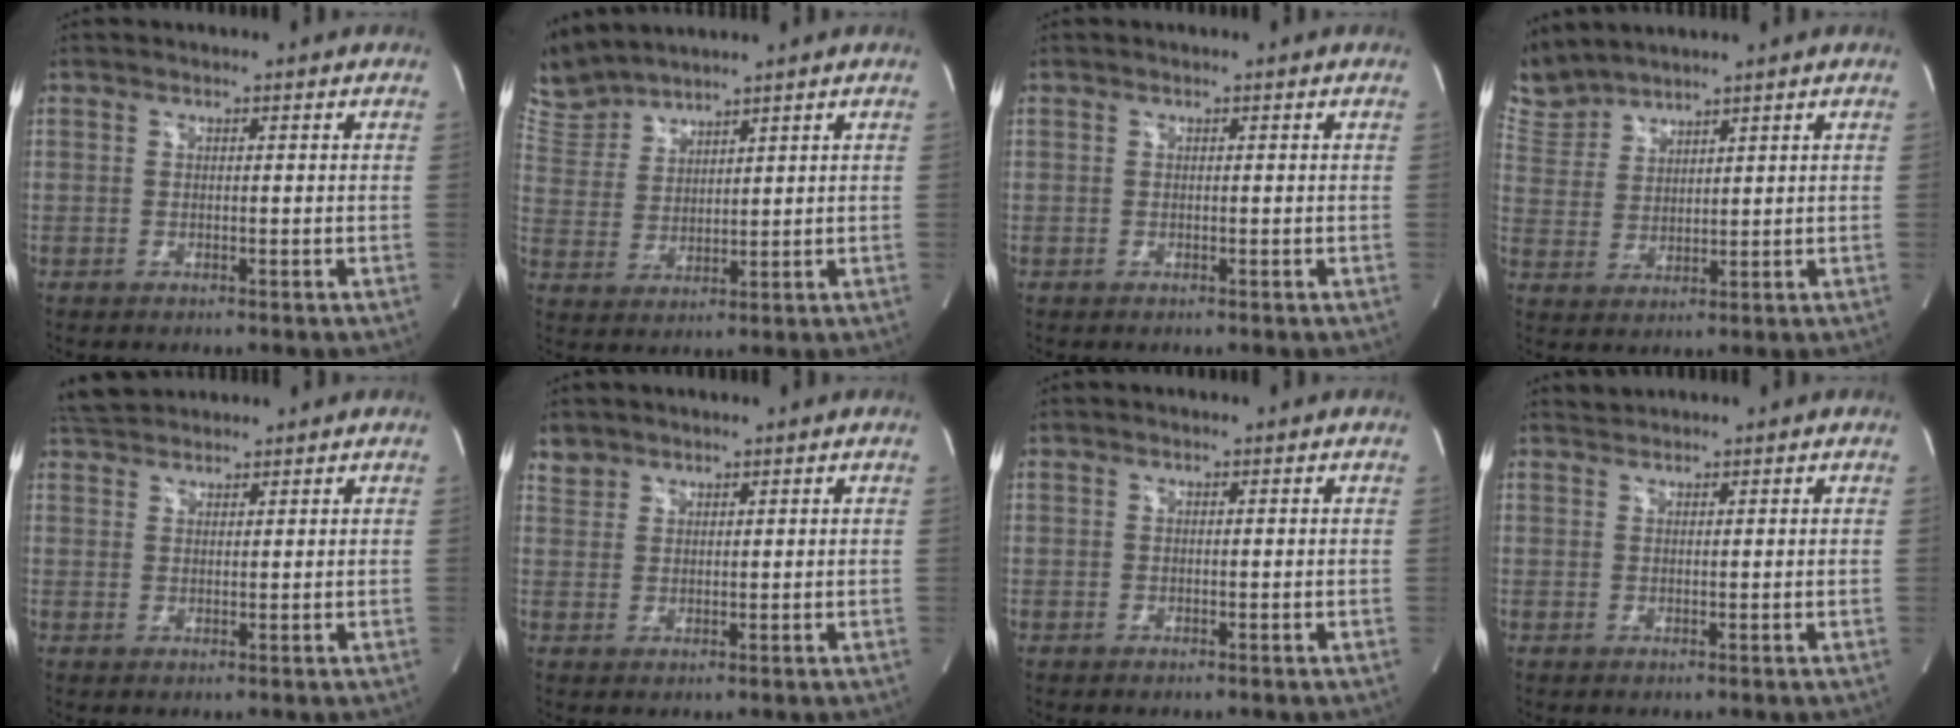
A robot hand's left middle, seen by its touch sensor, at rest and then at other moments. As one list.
[{"total": 7.4, "force": [7.4, 0.6, 0.5], "torque": [-0.032, 0.015, 0.164]}, {"total": 0.0}, {"total": 6.6, "force": [6.5, 0.8, 0.1], "torque": [-0.021, 0.015, 0.146]}, {"total": 4.0, "force": [3.9, 0.8, 0.6], "torque": [-0.022, 0.027, 0.076]}, {"total": 2.3, "force": [1.9, 1.2, -0.3], "torque": [0.008, 0.009, 0.036]}, {"total": 0.0}, {"total": 1.1, "force": [1.0, -0.2, -0.4], "torque": [-0.005, 0.006, 0.023]}]